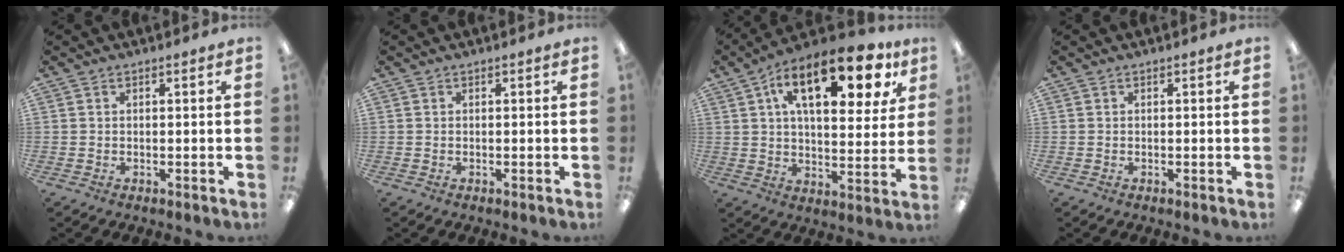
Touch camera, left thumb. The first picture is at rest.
{"total": 0.0}
{"total": 20.0, "force": [10.3, 8.8, 14.7], "torque": [-0.226, -0.031, 0.164]}
{"total": 0.0}